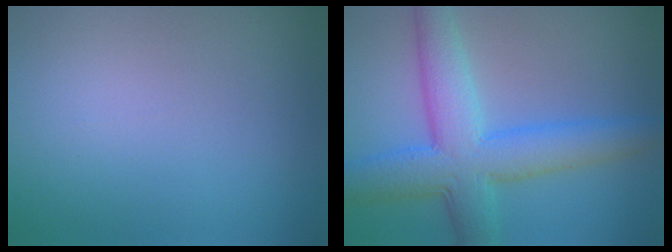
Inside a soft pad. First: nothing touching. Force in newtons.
{"total": 7.7, "press": 7.7, "slide": 0.2}